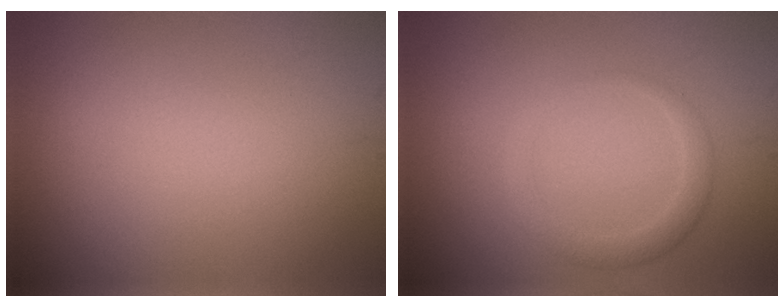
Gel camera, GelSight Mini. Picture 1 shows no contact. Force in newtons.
{"total": 2.0, "press": 2.0, "slide": 0.2}